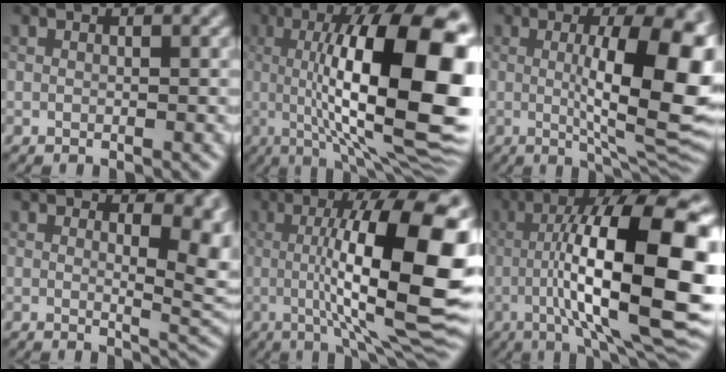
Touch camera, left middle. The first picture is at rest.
{"total": 17.8, "force": [1.0, 5.1, 17.0], "torque": [-0.223, 0.020, 0.008]}
{"total": 12.6, "force": [0.7, 3.2, 12.1], "torque": [-0.165, -0.008, 0.017]}
{"total": 6.6, "force": [1.6, 3.0, 5.6], "torque": [-0.040, -0.007, 0.027]}
{"total": 16.1, "force": [0.3, 4.3, 15.5], "torque": [-0.213, 0.009, -0.001]}
{"total": 16.2, "force": [-1.1, 4.0, 15.6], "torque": [-0.222, 0.030, -0.010]}